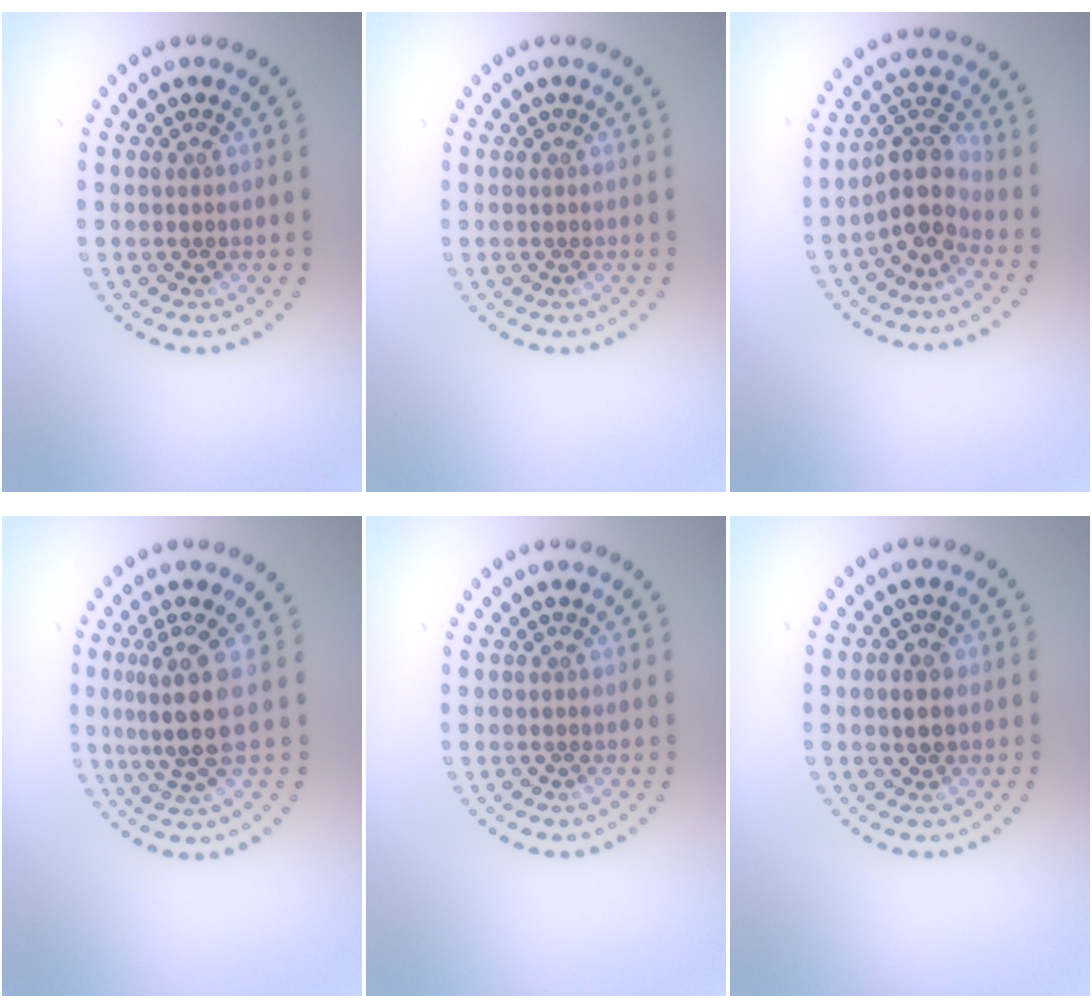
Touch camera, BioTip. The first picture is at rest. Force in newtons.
{"total": 0.0}
{"total": 4.0, "press": 3.1, "slide": 2.5}
{"total": 4.0, "press": 3.2, "slide": 2.5}
{"total": 0.0}
{"total": 2.1, "press": 2.1, "slide": 0.2}